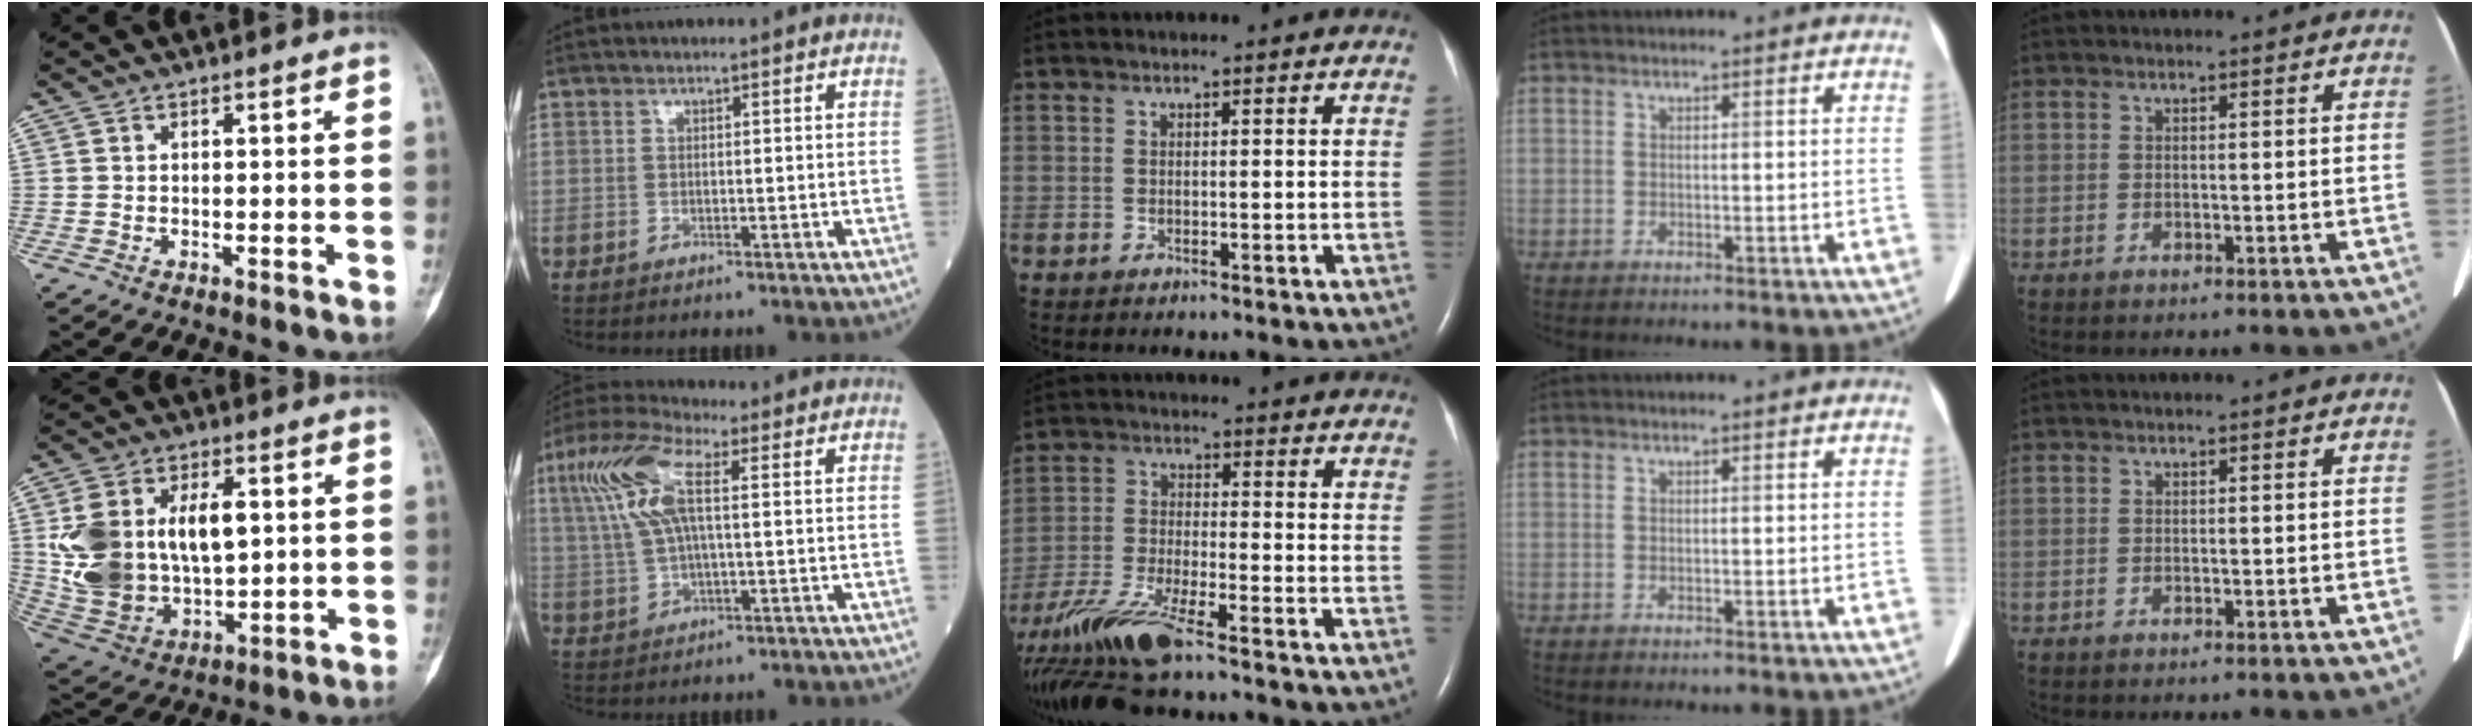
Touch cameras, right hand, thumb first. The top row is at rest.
{"thumb": {"total": 19.5, "force": [3.1, 12.3, 14.8], "torque": [-0.261, -0.003, 0.075]}, "index": {"total": 9.7, "force": [2.7, 2.8, 8.9], "torque": [-0.214, 0.029, 0.056]}, "middle": {"total": 12.7, "force": [-10.1, 0.9, 7.6], "torque": [-0.159, -0.027, -0.186]}}